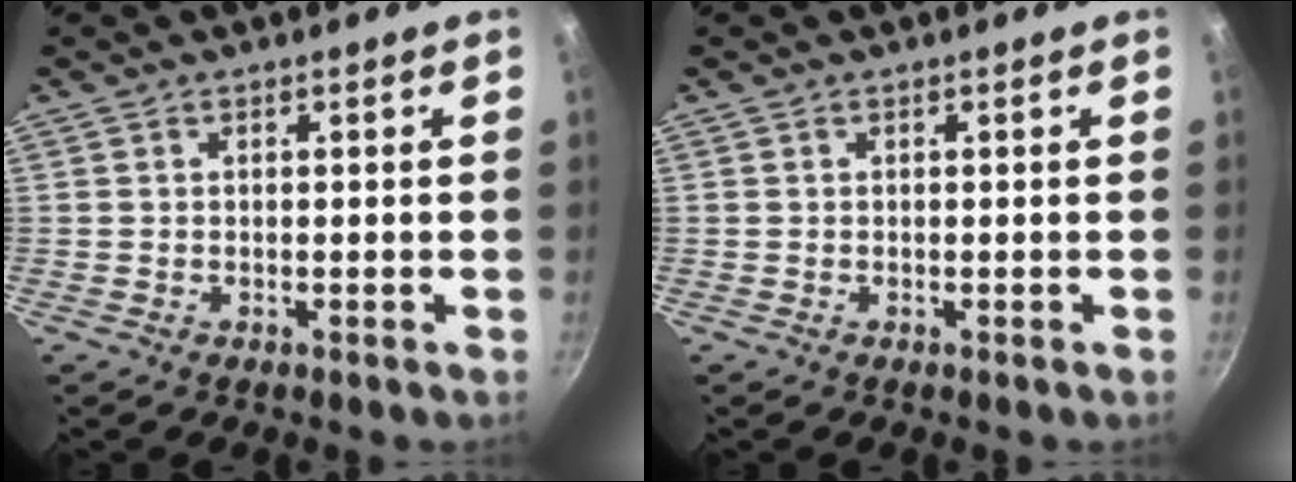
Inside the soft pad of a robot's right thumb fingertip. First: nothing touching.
{"total": 0.0}